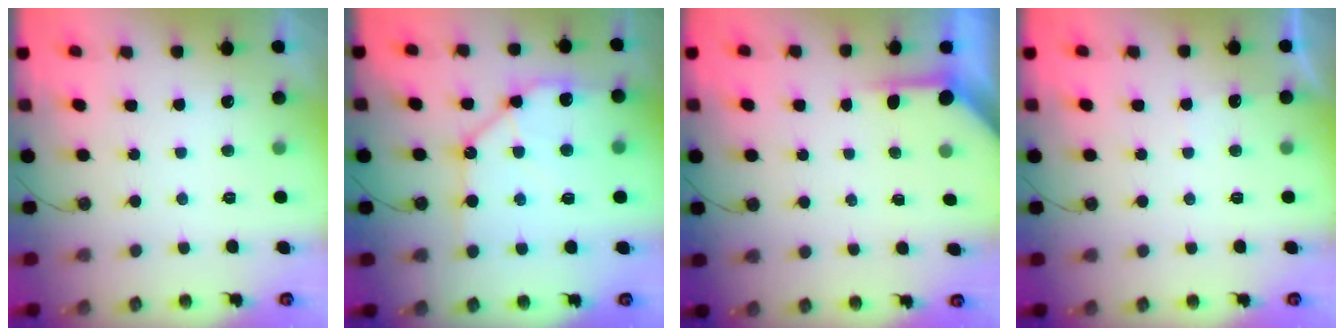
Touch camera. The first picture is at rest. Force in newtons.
{"total": 12.0, "press": 11.9, "slide": 1.4}
{"total": 4.0, "press": 4.0, "slide": 0.3}
{"total": 2.1, "press": 2.1, "slide": 0.4}